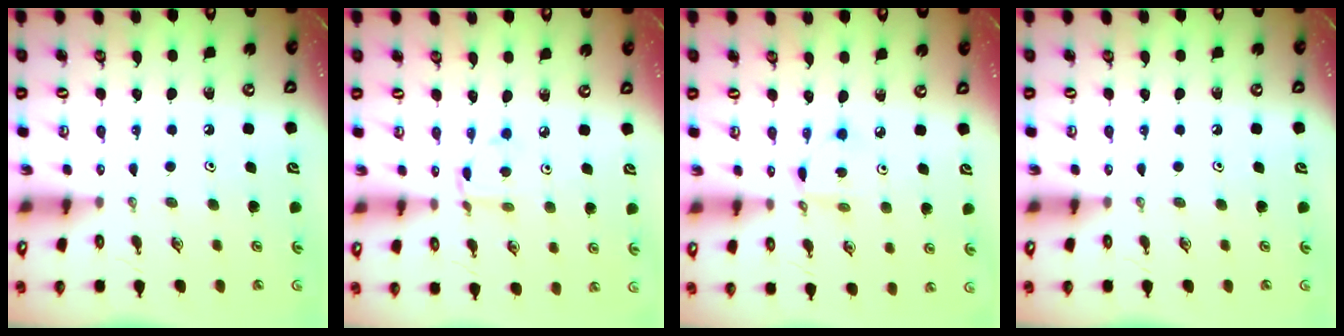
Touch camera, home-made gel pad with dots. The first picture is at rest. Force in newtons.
{"total": 2.8, "press": 2.8, "slide": 0.1}
{"total": 3.5, "press": 3.5, "slide": 0.1}
{"total": 0.0}